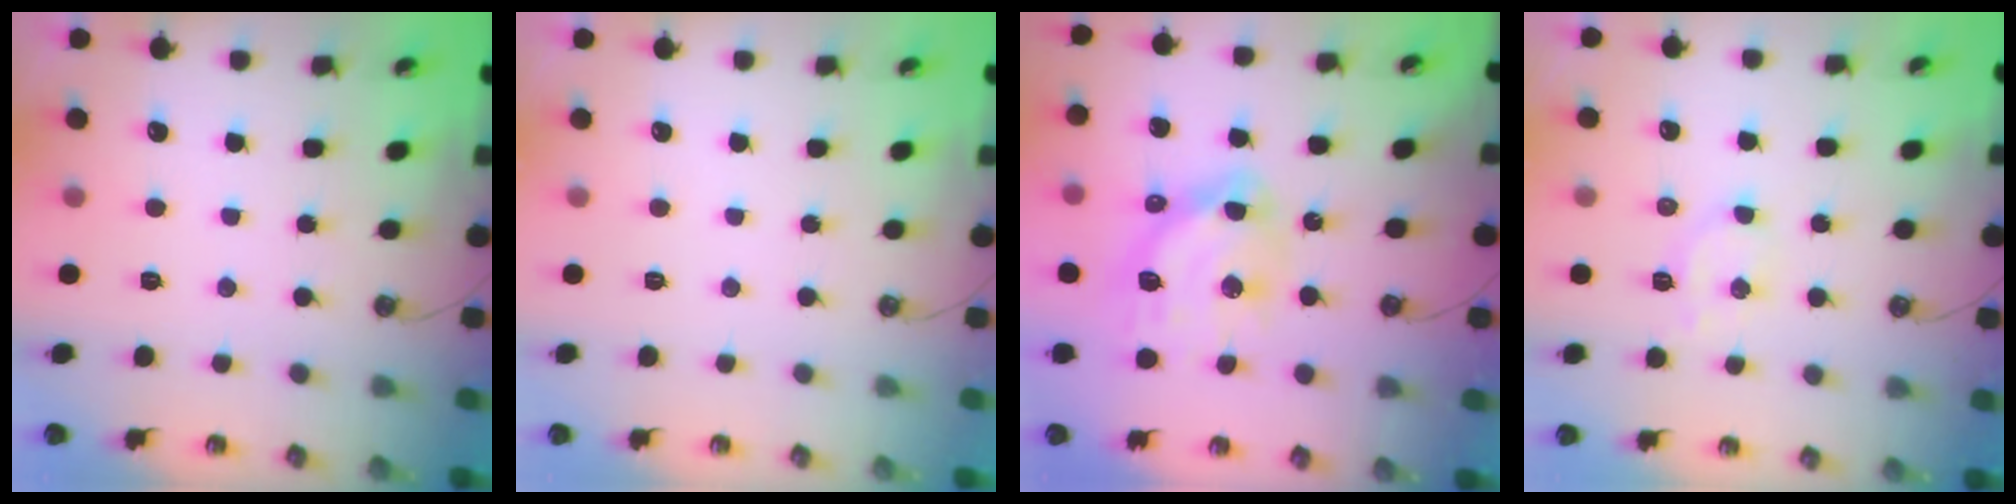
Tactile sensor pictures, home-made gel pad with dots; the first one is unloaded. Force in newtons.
{"total": 0.0}
{"total": 14.5, "press": 14.4, "slide": 1.3}
{"total": 5.4, "press": 5.4, "slide": 0.8}